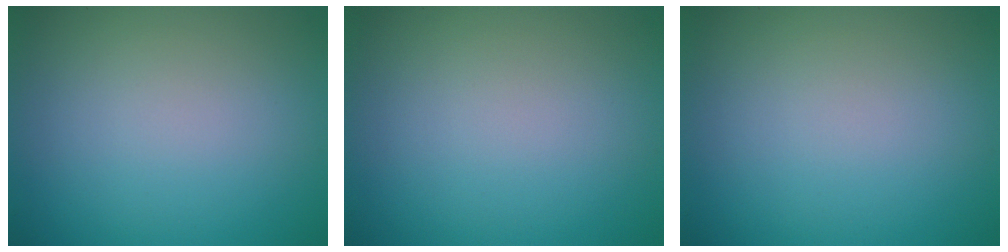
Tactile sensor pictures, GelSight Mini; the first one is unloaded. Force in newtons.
{"total": 0.0}
{"total": 0.0}